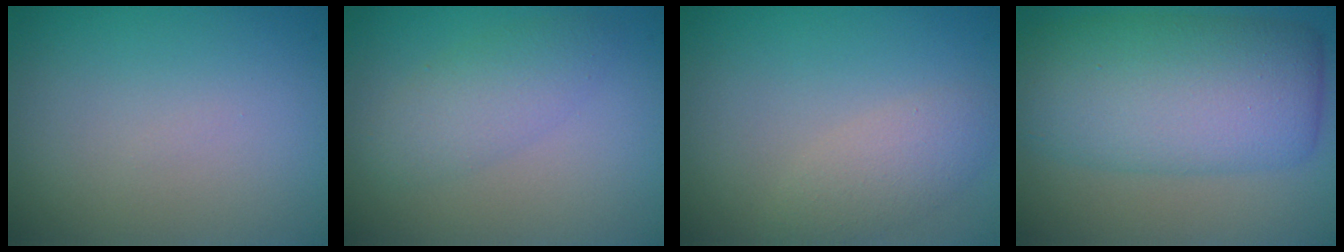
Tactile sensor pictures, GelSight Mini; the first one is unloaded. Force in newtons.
{"total": 2.8, "press": 2.8, "slide": 0.1}
{"total": 2.5, "press": 2.5, "slide": 0.0}
{"total": 9.8, "press": 9.8, "slide": 0.1}